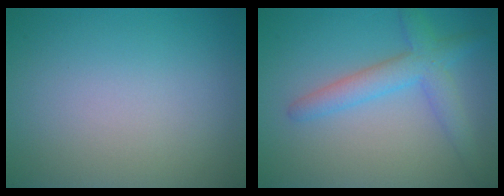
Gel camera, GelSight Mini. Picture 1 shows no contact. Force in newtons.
{"total": 3.7, "press": 3.7, "slide": 0.1}